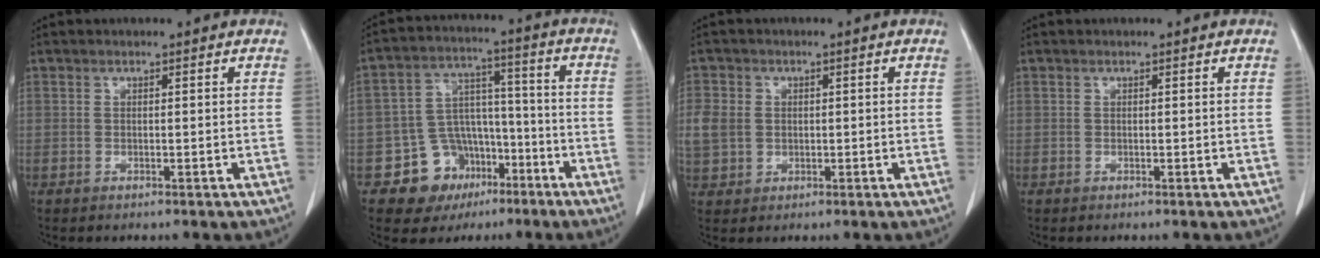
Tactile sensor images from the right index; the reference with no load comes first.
{"total": 10.6, "force": [-5.4, 8.6, 3.0], "torque": [-0.037, 0.042, -0.076]}
{"total": 6.4, "force": [0.4, 5.6, 3.1], "torque": [-0.096, 0.011, 0.016]}
{"total": 0.0}